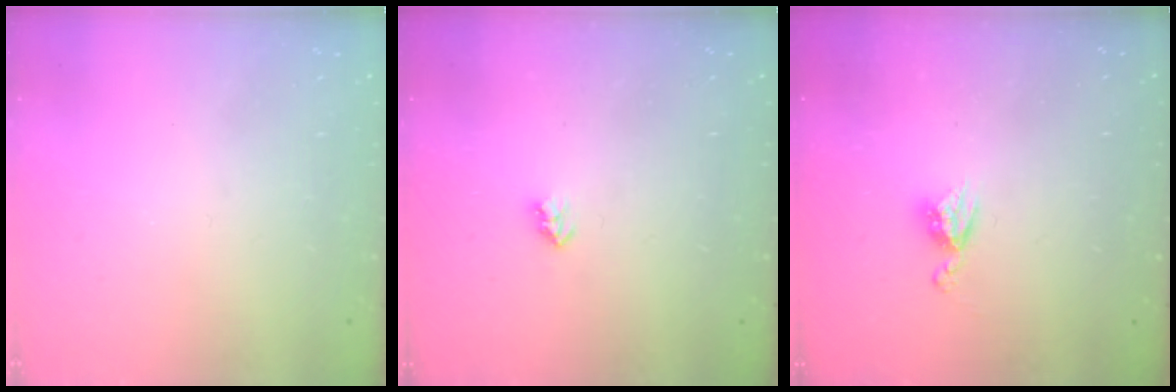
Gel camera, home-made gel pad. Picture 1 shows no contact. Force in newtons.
{"total": 2.6, "press": 2.6, "slide": 0.4}
{"total": 5.3, "press": 5.3, "slide": 0.5}